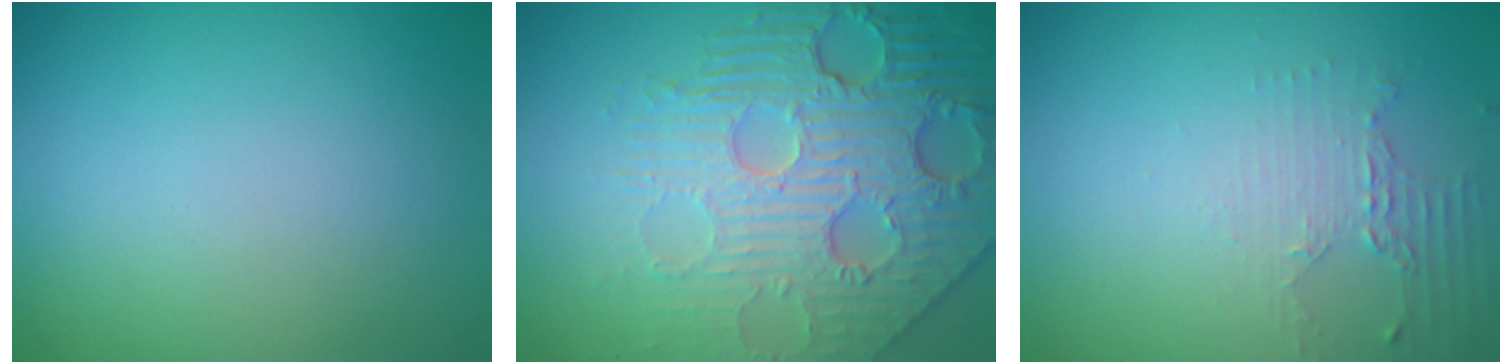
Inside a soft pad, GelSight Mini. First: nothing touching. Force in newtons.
{"total": 8.1, "press": 5.8, "slide": 5.7}
{"total": 2.1, "press": 1.5, "slide": 1.4}